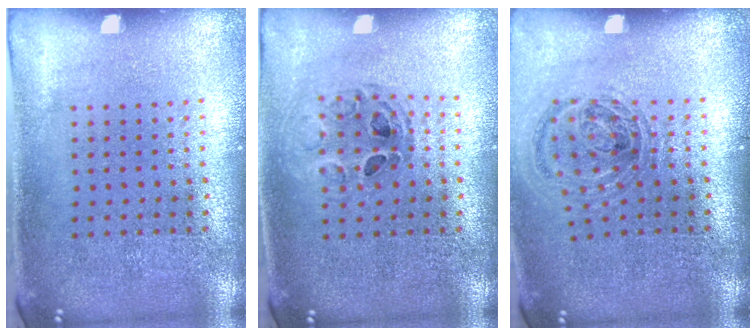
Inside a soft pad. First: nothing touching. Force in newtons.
{"total": 0.5, "press": 0.4, "slide": 0.2}
{"total": 0.9, "press": 0.9, "slide": 0.3}